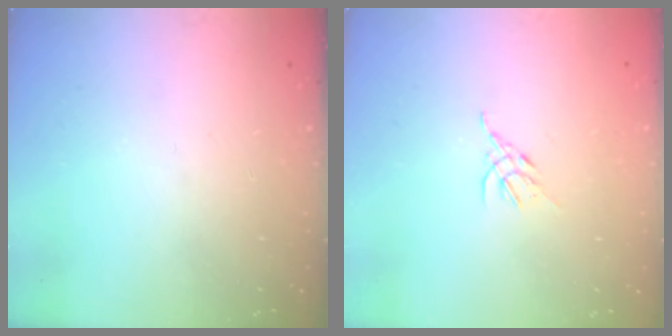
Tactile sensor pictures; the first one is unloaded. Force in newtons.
{"total": 2.7, "press": 2.6, "slide": 0.7}